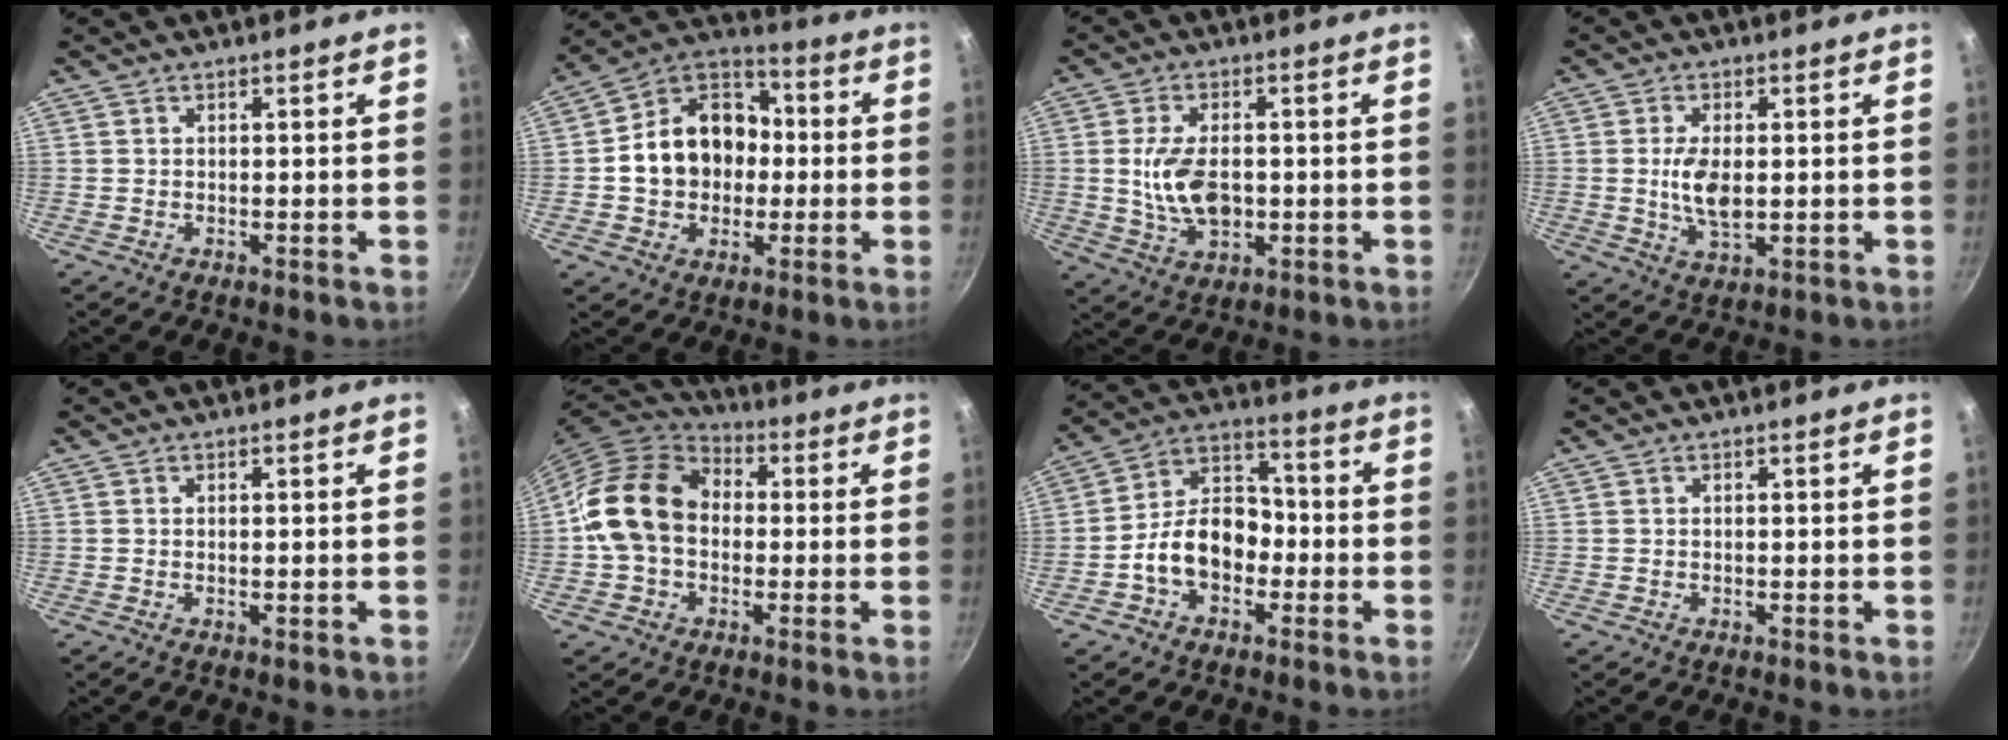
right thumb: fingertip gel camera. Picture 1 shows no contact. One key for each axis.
{"total": 16.3, "fx": -0.5, "fy": 13.1, "fz": 9.6, "tx": -0.124, "ty": 0.038, "tz": -0.022}
{"total": 9.8, "fx": -0.4, "fy": 5.8, "fz": 7.9, "tx": -0.135, "ty": 0.000, "tz": -0.006}
{"total": 6.7, "fx": -0.1, "fy": 3.4, "fz": 5.8, "tx": -0.114, "ty": -0.005, "tz": 0.002}
{"total": 0.6, "fx": -0.1, "fy": 0.1, "fz": 0.6, "tx": -0.008, "ty": -0.002, "tz": -0.002}
{"total": 15.6, "fx": 0.2, "fy": 11.9, "fz": 10.0, "tx": -0.151, "ty": 0.032, "tz": -0.010}
{"total": 12.1, "fx": -3.5, "fy": 8.5, "fz": 7.8, "tx": -0.088, "ty": 0.049, "tz": -0.073}
{"total": 0.0}